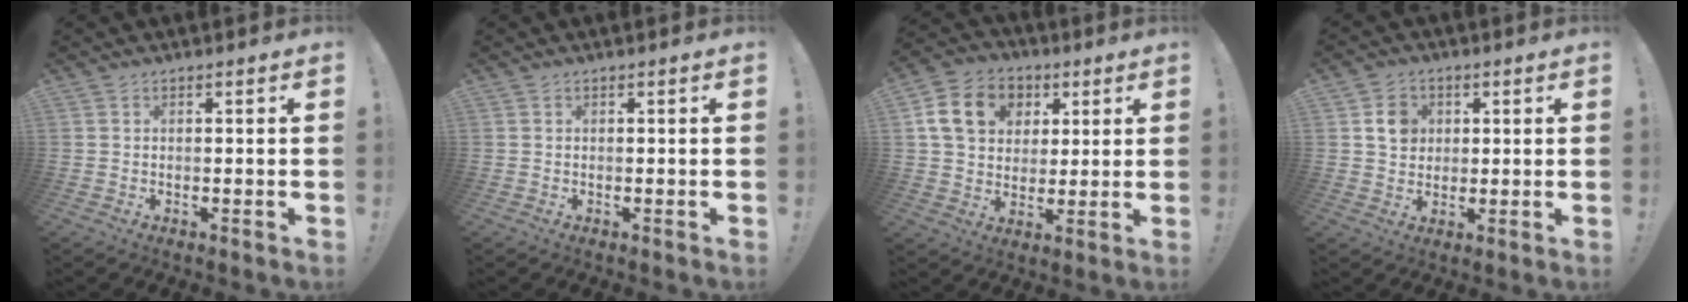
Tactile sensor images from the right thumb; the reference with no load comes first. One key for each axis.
{"total": 0.0}
{"total": 15.4, "fx": 4.9, "fy": 12.3, "fz": 7.9, "tx": -0.107, "ty": -0.009, "tz": 0.100}
{"total": 6.9, "fx": 2.0, "fy": 6.1, "fz": 2.5, "tx": -0.019, "ty": -0.006, "tz": 0.038}